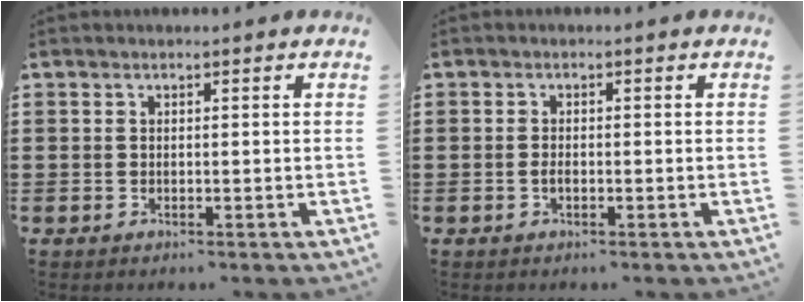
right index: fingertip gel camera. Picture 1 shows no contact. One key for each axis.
{"total": 1.1, "fx": -0.4, "fy": 0.4, "fz": 0.9, "tx": -0.018, "ty": -0.004, "tz": -0.007}